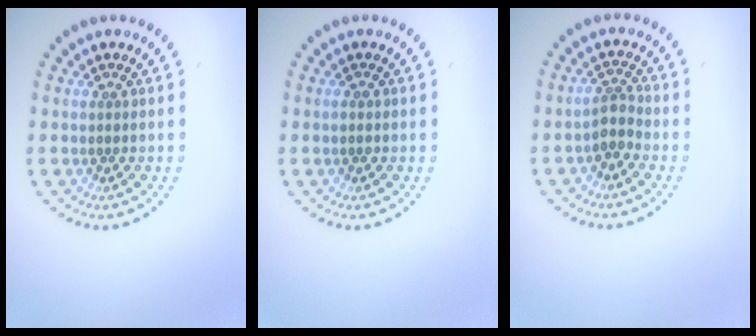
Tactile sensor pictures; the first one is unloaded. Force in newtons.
{"total": 0.8, "press": 0.8, "slide": 0.0}
{"total": 1.8, "press": 1.5, "slide": 1.0}